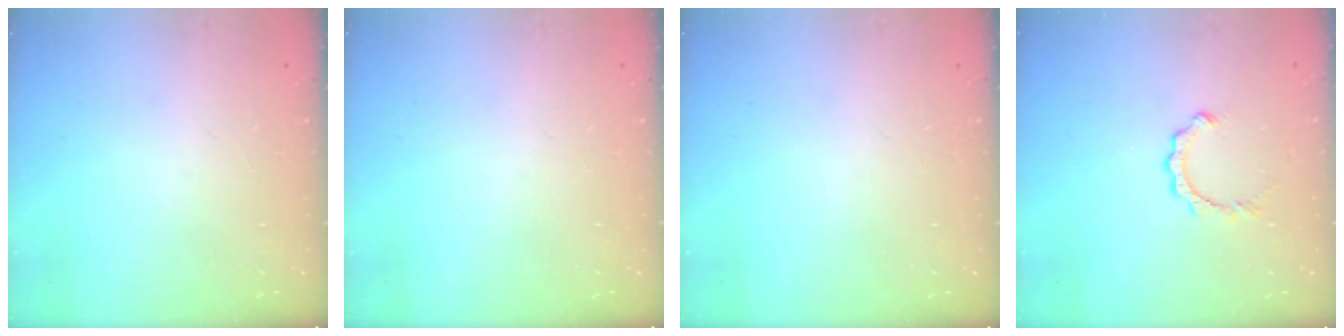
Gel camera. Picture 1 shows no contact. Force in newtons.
{"total": 0.0}
{"total": 0.0}
{"total": 2.3, "press": 2.3, "slide": 0.3}